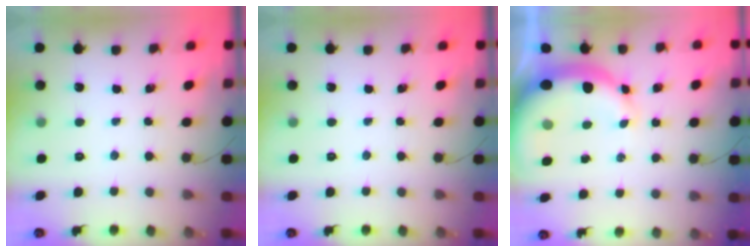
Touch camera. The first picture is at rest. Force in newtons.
{"total": 0.0}
{"total": 10.6, "press": 10.3, "slide": 2.3}